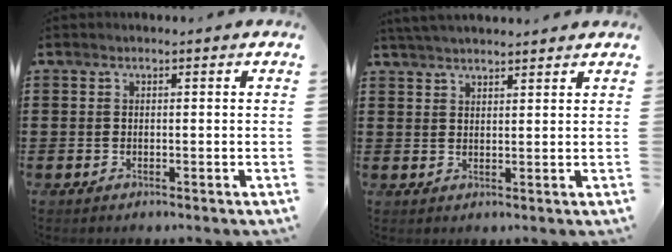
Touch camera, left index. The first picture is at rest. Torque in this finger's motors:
{"motor_torque": [2.14, 0.00, -0.34, 0.03]}